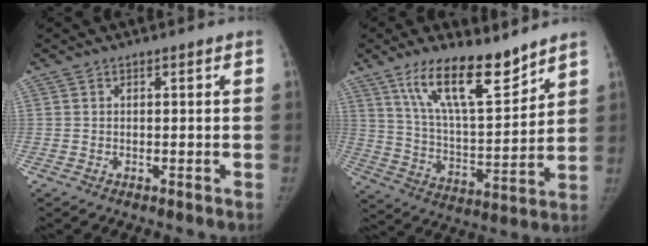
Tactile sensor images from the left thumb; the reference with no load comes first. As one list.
[{"total": 16.0, "force": [11.3, 4.7, 10.4], "torque": [-0.151, -0.071, 0.210]}]